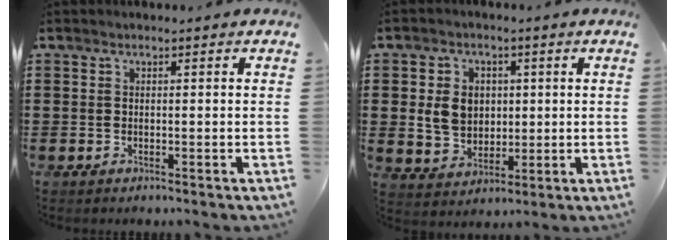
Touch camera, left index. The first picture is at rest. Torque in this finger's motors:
{"motor_torque": [0.84, -0.23, 0.37, 0.09]}